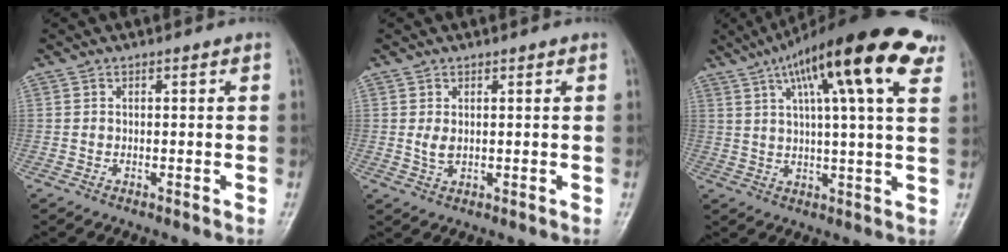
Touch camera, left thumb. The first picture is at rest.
{"total": 2.1, "force": [0.6, 1.2, 1.6], "torque": [-0.026, -0.007, 0.014]}
{"total": 20.0, "force": [10.7, 3.7, 16.5], "torque": [-0.243, -0.003, 0.155]}